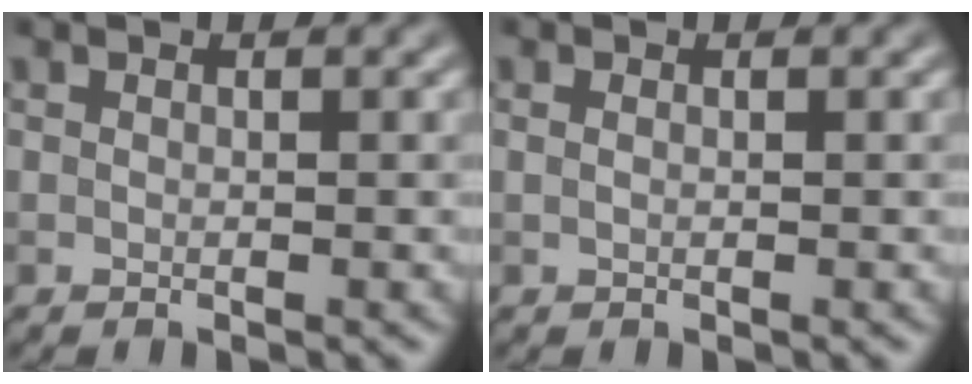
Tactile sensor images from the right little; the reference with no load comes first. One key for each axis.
{"total": 0.6, "fx": 0.3, "fy": 0.3, "fz": 0.4, "tx": -0.008, "ty": -0.004, "tz": 0.003}